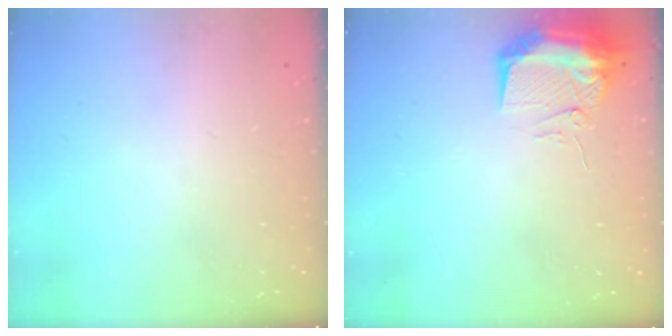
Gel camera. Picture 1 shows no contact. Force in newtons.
{"total": 10.2, "press": 10.2, "slide": 1.2}